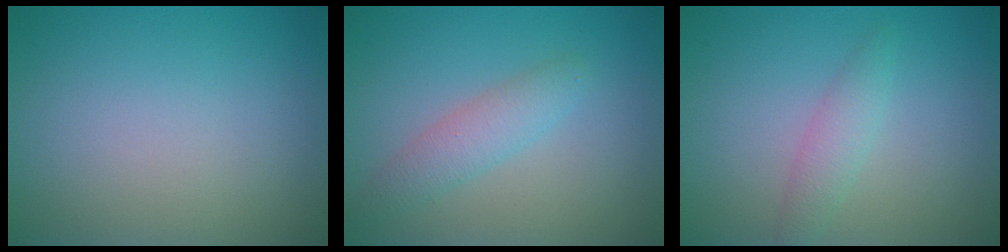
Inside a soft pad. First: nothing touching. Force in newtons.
{"total": 2.5, "press": 2.5, "slide": 0.0}
{"total": 1.8, "press": 1.8, "slide": 0.0}